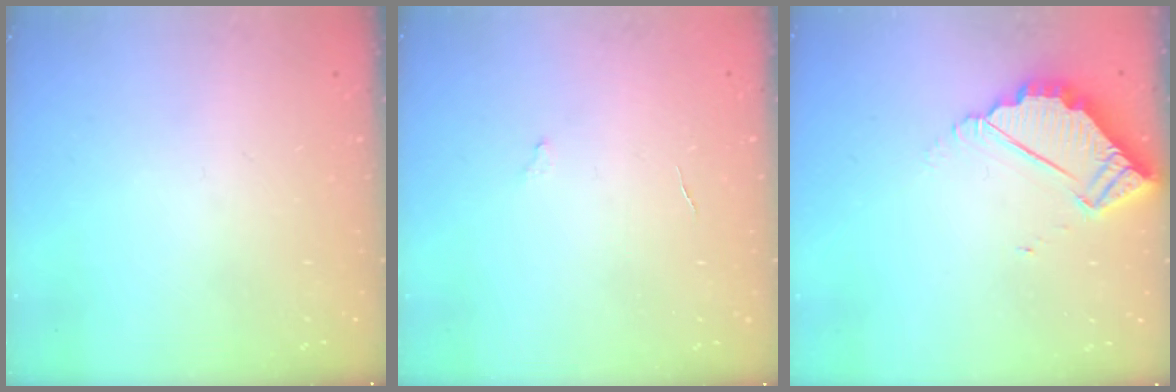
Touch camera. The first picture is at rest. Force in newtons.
{"total": 2.6, "press": 2.6, "slide": 0.2}
{"total": 4.1, "press": 4.1, "slide": 0.2}